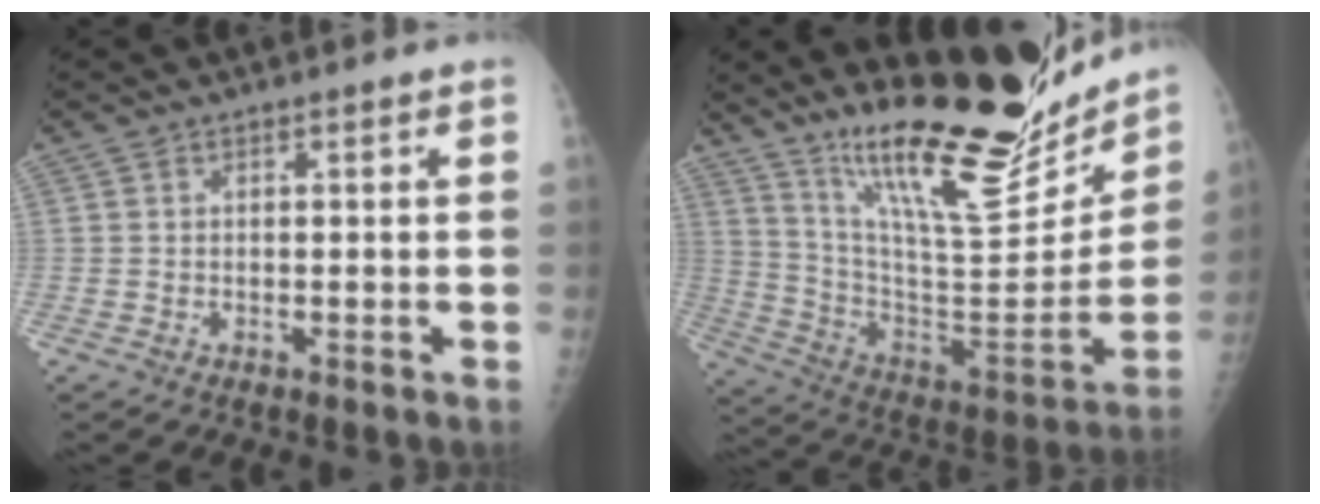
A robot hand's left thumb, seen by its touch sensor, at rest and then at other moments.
{"total": 27.5, "force": [20.8, 6.7, 16.7], "torque": [-0.227, -0.109, 0.334]}